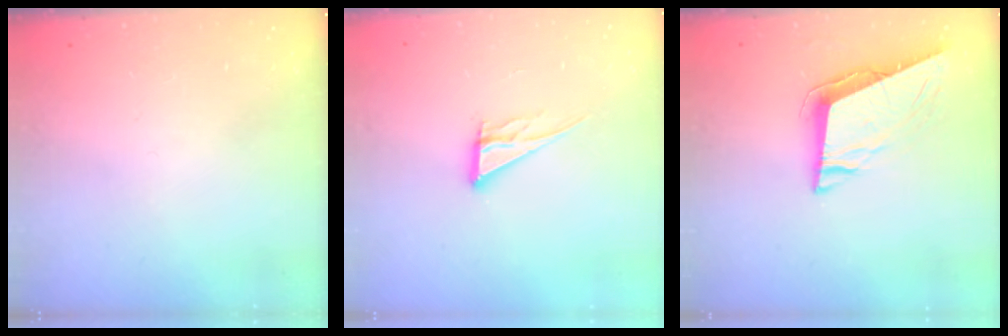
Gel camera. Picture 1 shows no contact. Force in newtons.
{"total": 7.1, "press": 7.1, "slide": 0.2}
{"total": 9.2, "press": 8.9, "slide": 2.2}